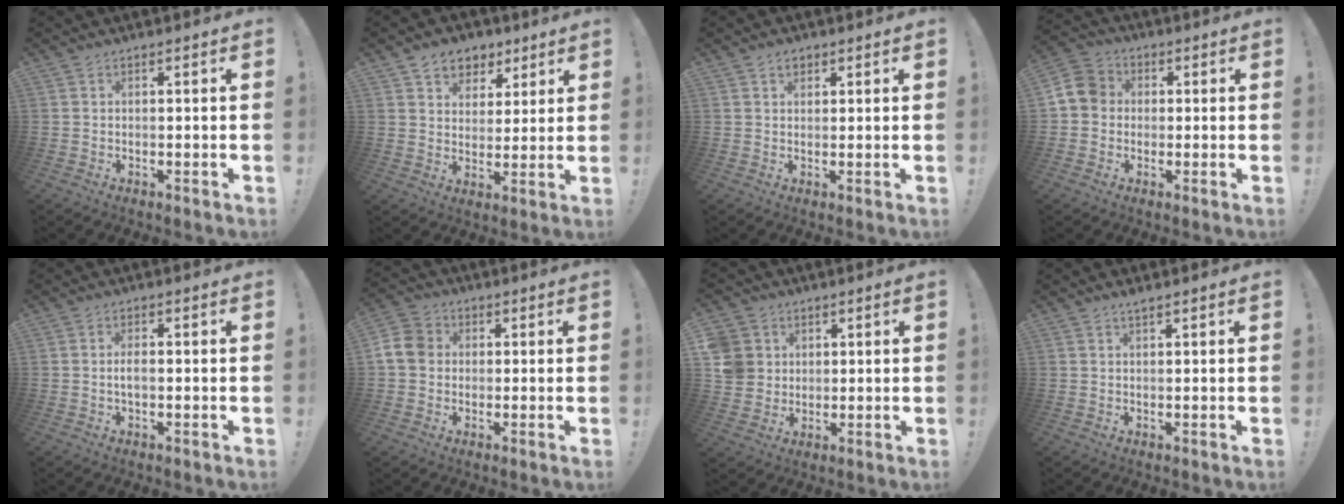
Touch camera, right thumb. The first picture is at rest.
{"total": 8.1, "force": [4.8, 6.3, 1.7], "torque": [-0.021, -0.030, 0.095]}
{"total": 2.5, "force": [1.4, 1.8, 1.0], "torque": [-0.013, -0.003, 0.025]}
{"total": 7.9, "force": [0.0, 7.1, 3.5], "torque": [-0.058, 0.017, 0.003]}
{"total": 2.3, "force": [-0.5, 0.8, 2.1], "torque": [-0.039, -0.001, -0.013]}
{"total": 8.1, "force": [0.6, 7.0, 4.1], "torque": [-0.070, 0.011, 0.013]}
{"total": 8.4, "force": [2.0, 7.8, 2.3], "torque": [-0.046, -0.007, 0.044]}
{"total": 1.1, "force": [0.9, -0.1, 0.5], "torque": [-0.006, -0.003, 0.016]}